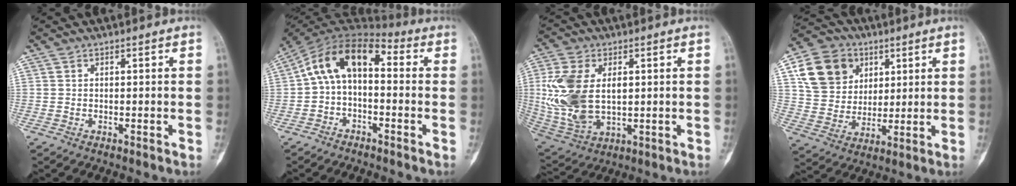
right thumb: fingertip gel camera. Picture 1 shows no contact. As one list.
[{"total": 11.4, "force": [0.3, 6.7, 9.3], "torque": [-0.149, 0.050, -0.010]}, {"total": 16.2, "force": [1.4, 9.9, 12.8], "torque": [-0.268, -0.008, 0.040]}, {"total": 14.5, "force": [5.7, 11.9, 6.0], "torque": [-0.084, -0.004, 0.104]}]